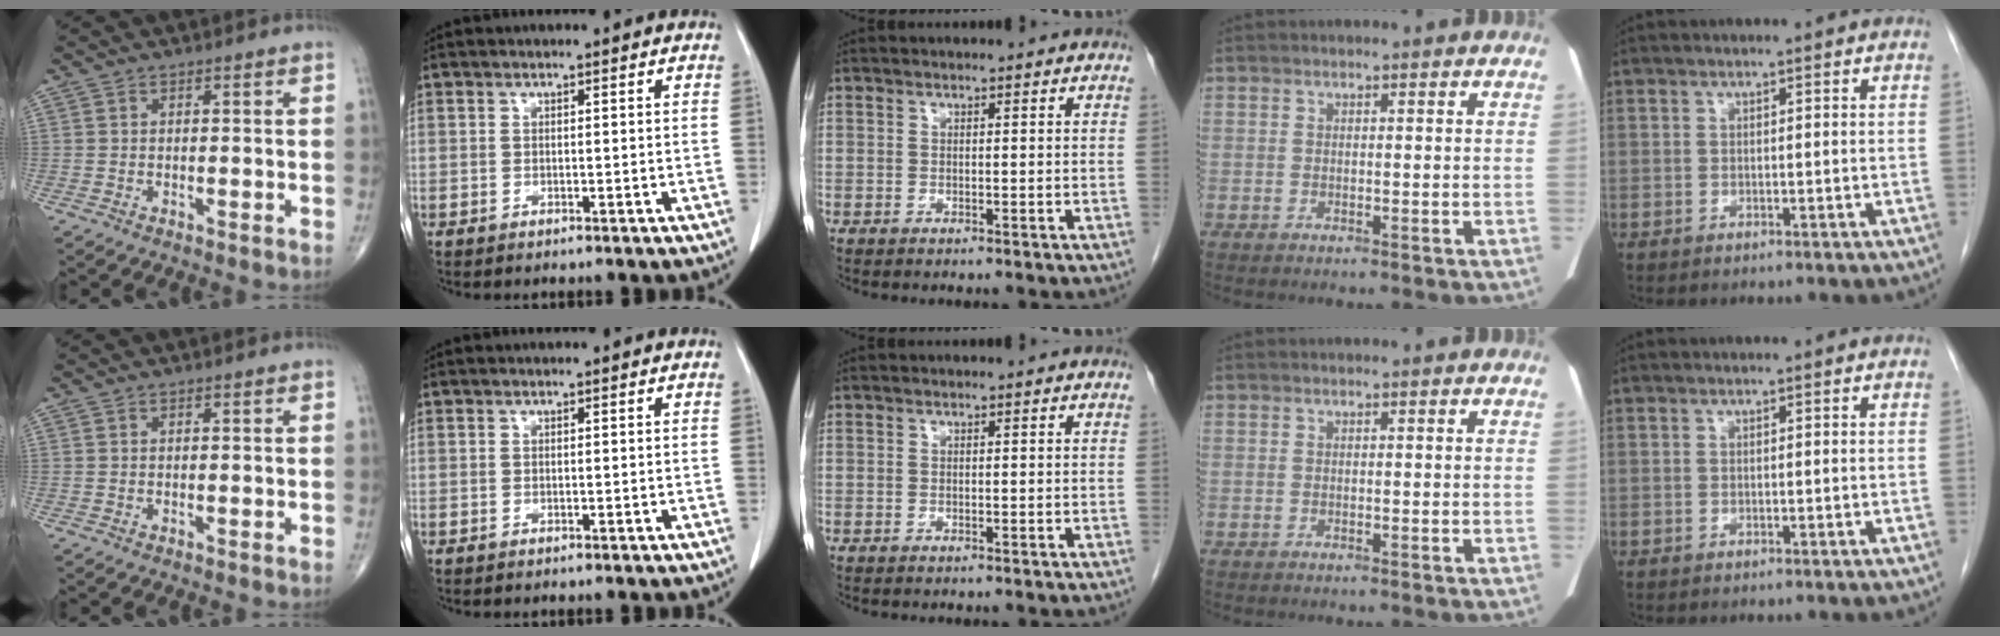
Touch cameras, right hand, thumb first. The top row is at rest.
{}